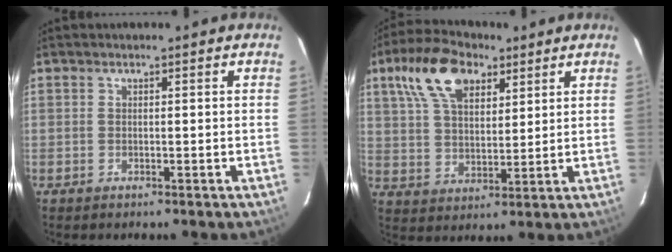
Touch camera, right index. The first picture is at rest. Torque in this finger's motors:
{"motor_torque": [1.08, 0.98, 0.30, 0.14]}